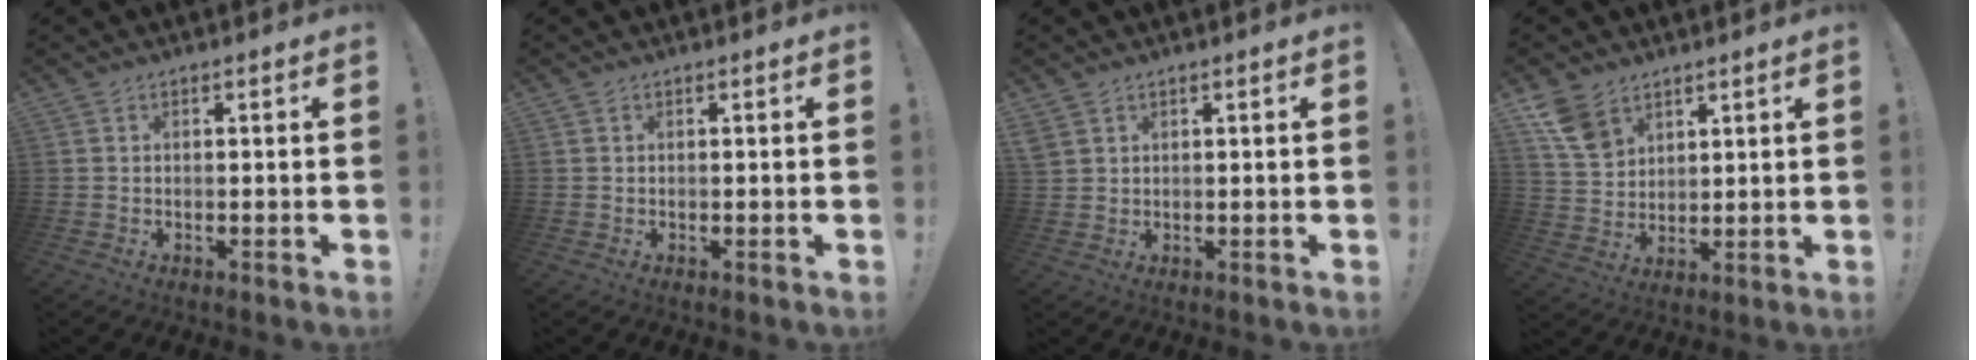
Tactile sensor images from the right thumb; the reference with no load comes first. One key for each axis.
{"total": 0.0}
{"total": 2.7, "fx": 1.8, "fy": 1.7, "fz": 1.1, "tx": -0.024, "ty": -0.005, "tz": 0.037}
{"total": 9.7, "fx": 6.3, "fy": 6.1, "fz": 4.0, "tx": -0.076, "ty": -0.028, "tz": 0.129}